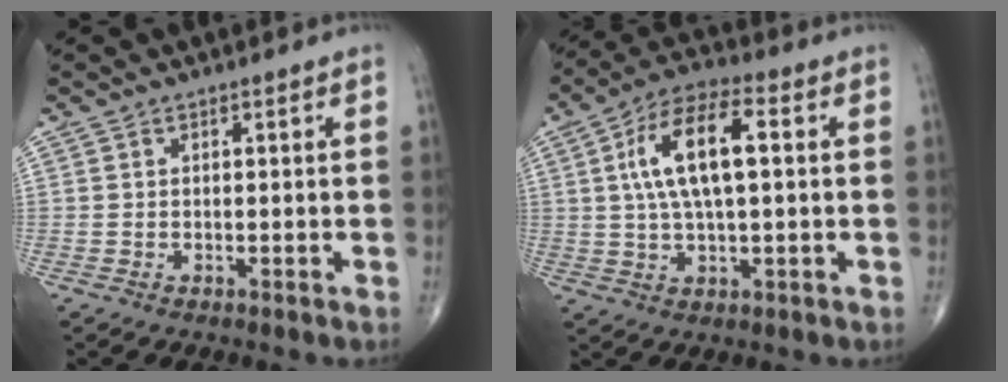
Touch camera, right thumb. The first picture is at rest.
{"total": 13.1, "force": [2.2, 5.2, 11.8], "torque": [-0.219, 0.017, 0.035]}